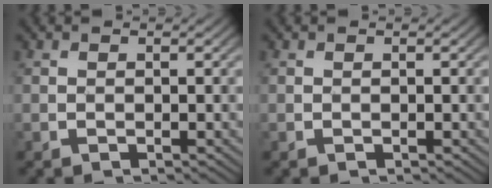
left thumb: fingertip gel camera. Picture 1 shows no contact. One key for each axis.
{"total": 0.0}